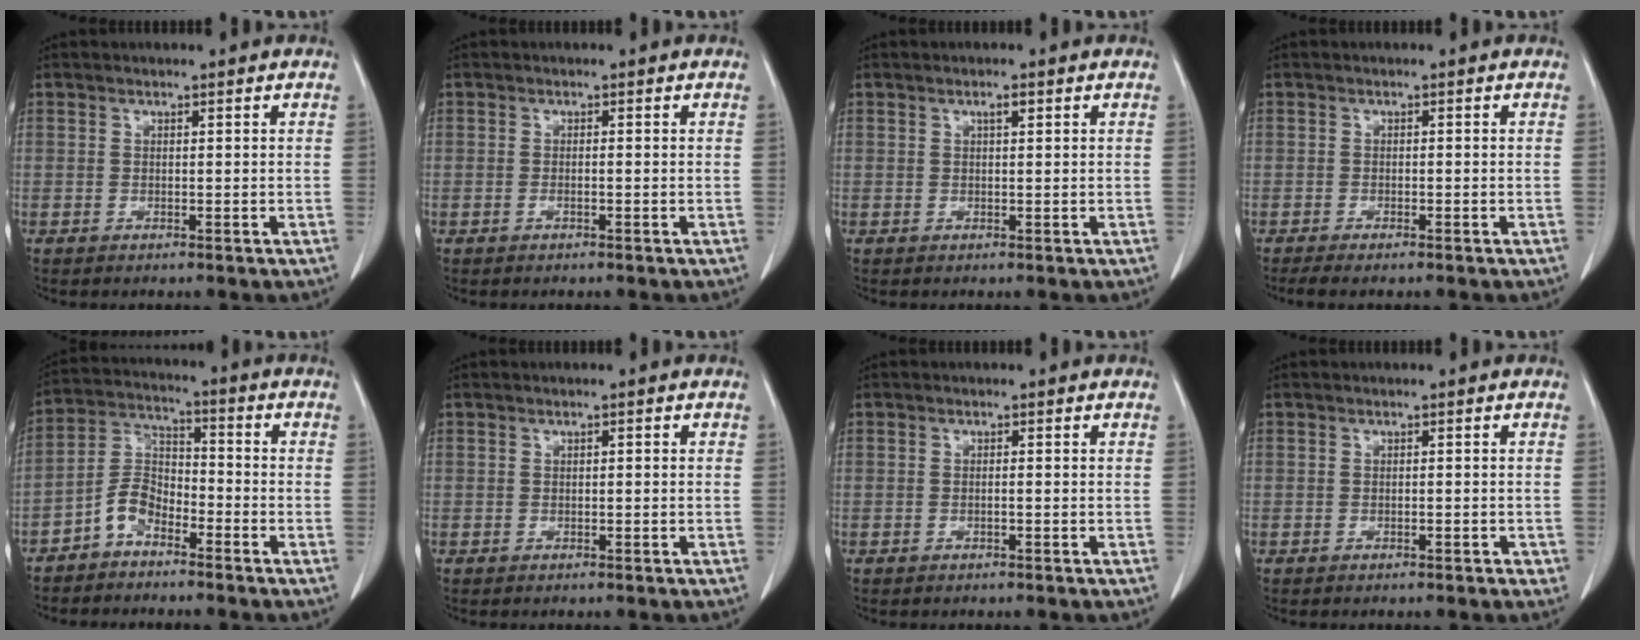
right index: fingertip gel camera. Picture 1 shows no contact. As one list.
[{"total": 0.6, "force": [-0.2, 0.0, 0.5], "torque": [-0.009, 0.001, -0.003]}, {"total": 1.2, "force": [0.6, 0.2, 1.0], "torque": [-0.019, 0.001, 0.009]}, {"total": 2.8, "force": [-2.2, 0.3, 1.6], "torque": [-0.026, -0.008, -0.032]}, {"total": 5.9, "force": [-3.9, 3.2, 3.2], "torque": [-0.069, 0.014, -0.081]}, {"total": 0.6, "force": [0.2, 0.2, 0.6], "torque": [-0.008, 0.002, 0.001]}, {"total": 0.5, "force": [-0.1, 0.0, 0.5], "torque": [-0.008, 0.001, -0.003]}, {"total": 0.9, "force": [-0.3, 0.3, 0.7], "torque": [-0.012, -0.001, -0.003]}]